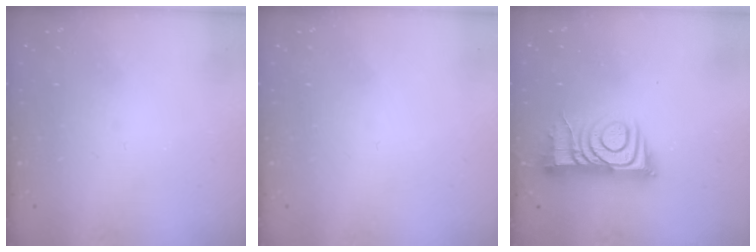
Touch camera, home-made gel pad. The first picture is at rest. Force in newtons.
{"total": 1.6, "press": 1.6, "slide": 0.1}
{"total": 11.4, "press": 11.4, "slide": 0.8}